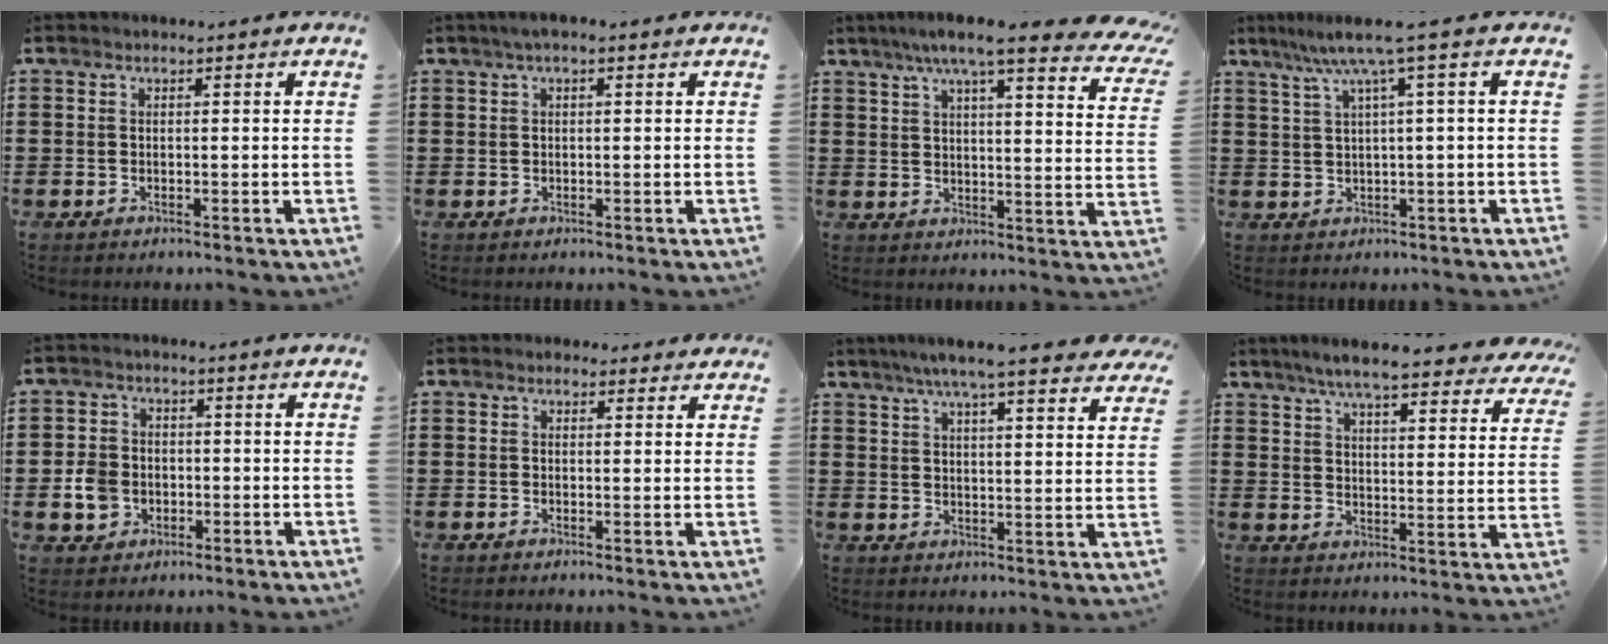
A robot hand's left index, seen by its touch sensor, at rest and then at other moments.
{"total": 1.4, "force": [0.5, 0.4, 1.2], "torque": [-0.024, 0.004, 0.008]}
{"total": 9.0, "force": [7.1, 0.2, 5.4], "torque": [-0.112, -0.028, 0.117]}
{"total": 6.3, "force": [2.2, 0.0, 5.9], "torque": [-0.119, -0.003, 0.032]}
{"total": 4.9, "force": [-1.1, 4.2, 2.3], "torque": [-0.054, 0.009, -0.022]}
{"total": 1.8, "force": [1.6, 0.9, 0.3], "torque": [-0.001, 0.005, 0.028]}
{"total": 7.1, "force": [6.1, 0.1, 3.6], "torque": [-0.089, -0.020, 0.107]}
{"total": 7.4, "force": [6.5, 0.0, 3.5], "torque": [-0.085, -0.034, 0.111]}